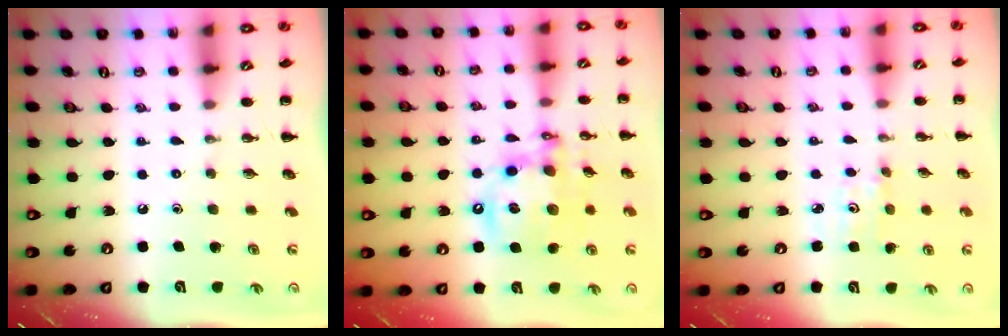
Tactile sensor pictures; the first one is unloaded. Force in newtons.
{"total": 15.3, "press": 14.8, "slide": 3.7}
{"total": 2.8, "press": 2.7, "slide": 0.8}